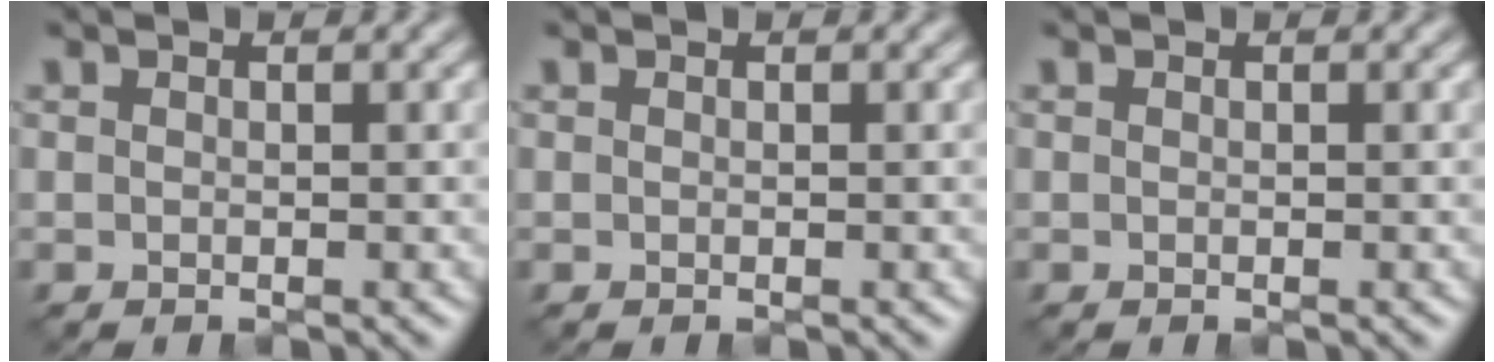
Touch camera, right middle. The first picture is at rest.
{"total": 0.0}
{"total": 0.0}